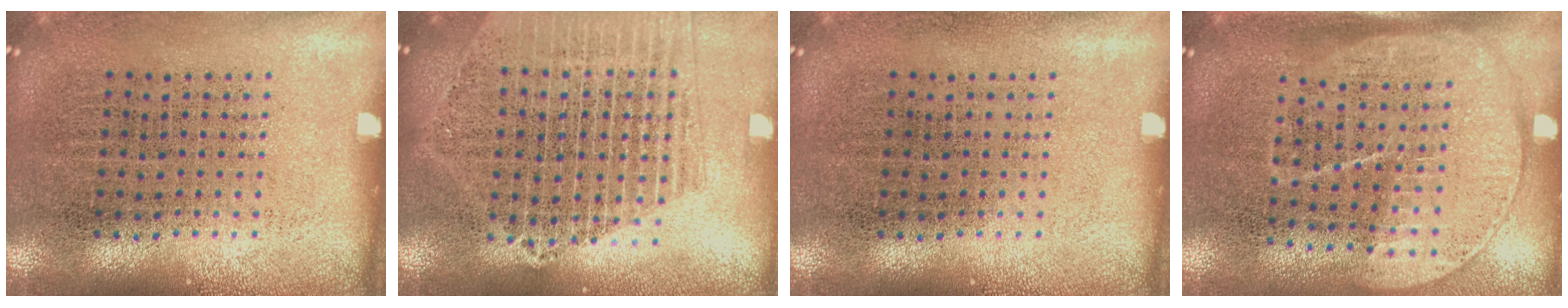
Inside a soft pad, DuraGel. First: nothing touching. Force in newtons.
{"total": 2.1, "press": 1.9, "slide": 0.9}
{"total": 0.0}
{"total": 1.8, "press": 1.4, "slide": 1.0}